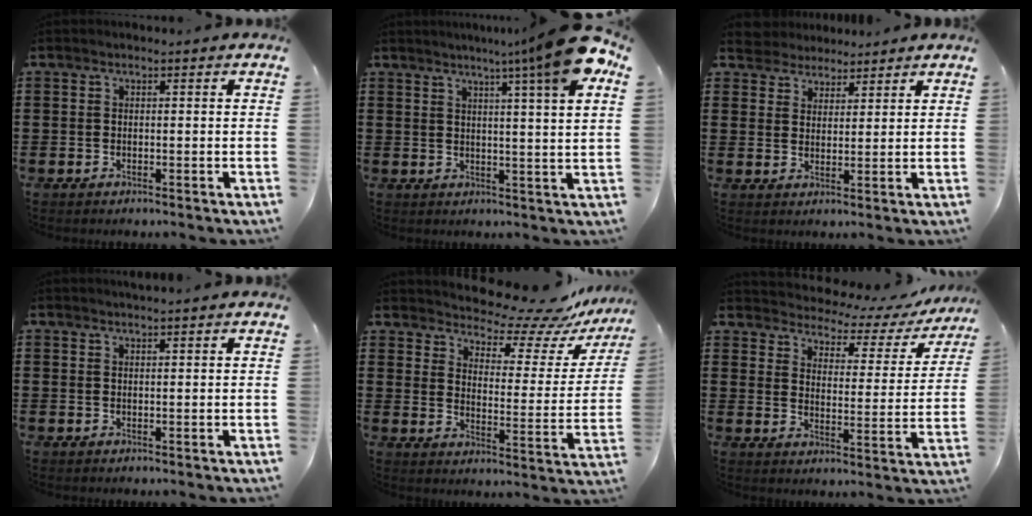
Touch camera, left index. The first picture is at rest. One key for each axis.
{"total": 9.8, "fx": 6.3, "fy": -1.3, "fz": 7.3, "tx": -0.126, "ty": -0.026, "tz": 0.097}
{"total": 3.6, "fx": 3.2, "fy": 1.5, "fz": -0.6, "tx": -0.005, "ty": -0.004, "tz": 0.060}
{"total": 1.0, "fx": 1.0, "fy": -0.1, "fz": 0.3, "tx": -0.007, "ty": 0.000, "tz": 0.019}
{"total": 8.5, "fx": 7.9, "fy": 1.7, "fz": 2.6, "tx": -0.059, "ty": -0.063, "tz": 0.132}
{"total": 3.2, "fx": 3.0, "fy": 0.9, "fz": 0.6, "tx": -0.025, "ty": -0.029, "tz": 0.041}